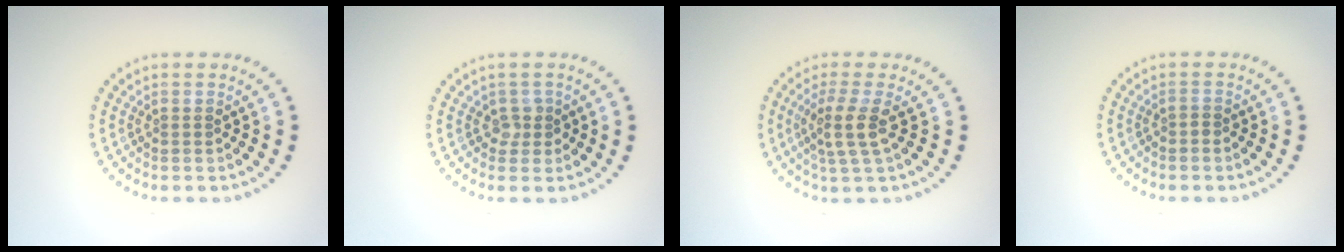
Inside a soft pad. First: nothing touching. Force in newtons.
{"total": 1.4, "press": 1.1, "slide": 0.8}
{"total": 3.0, "press": 2.4, "slide": 1.9}
{"total": 0.5, "press": 0.2, "slide": 0.5}